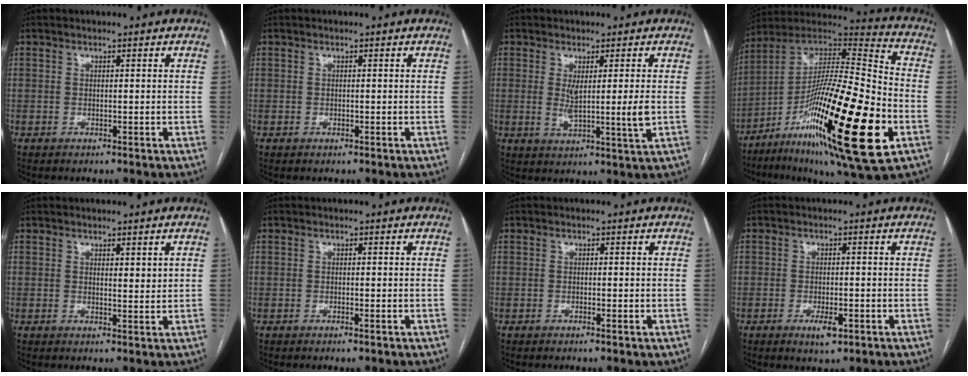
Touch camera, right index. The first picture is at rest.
{"total": 0.0}
{"total": 5.7, "force": [0.6, -0.2, 5.7], "torque": [-0.095, -0.019, 0.013]}
{"total": 29.7, "force": [-10.3, 3.3, 27.6], "torque": [-0.449, -0.041, -0.172]}
{"total": 1.7, "force": [0.9, 0.2, 1.4], "torque": [-0.022, -0.008, 0.015]}
{"total": 0.5, "force": [-0.3, 0.0, 0.4], "torque": [-0.004, 0.000, -0.003]}
{"total": 0.7, "force": [-0.3, 0.0, 0.6], "torque": [-0.008, -0.001, -0.004]}
{"total": 3.3, "force": [-1.6, 1.1, 2.7], "torque": [-0.043, -0.001, -0.020]}